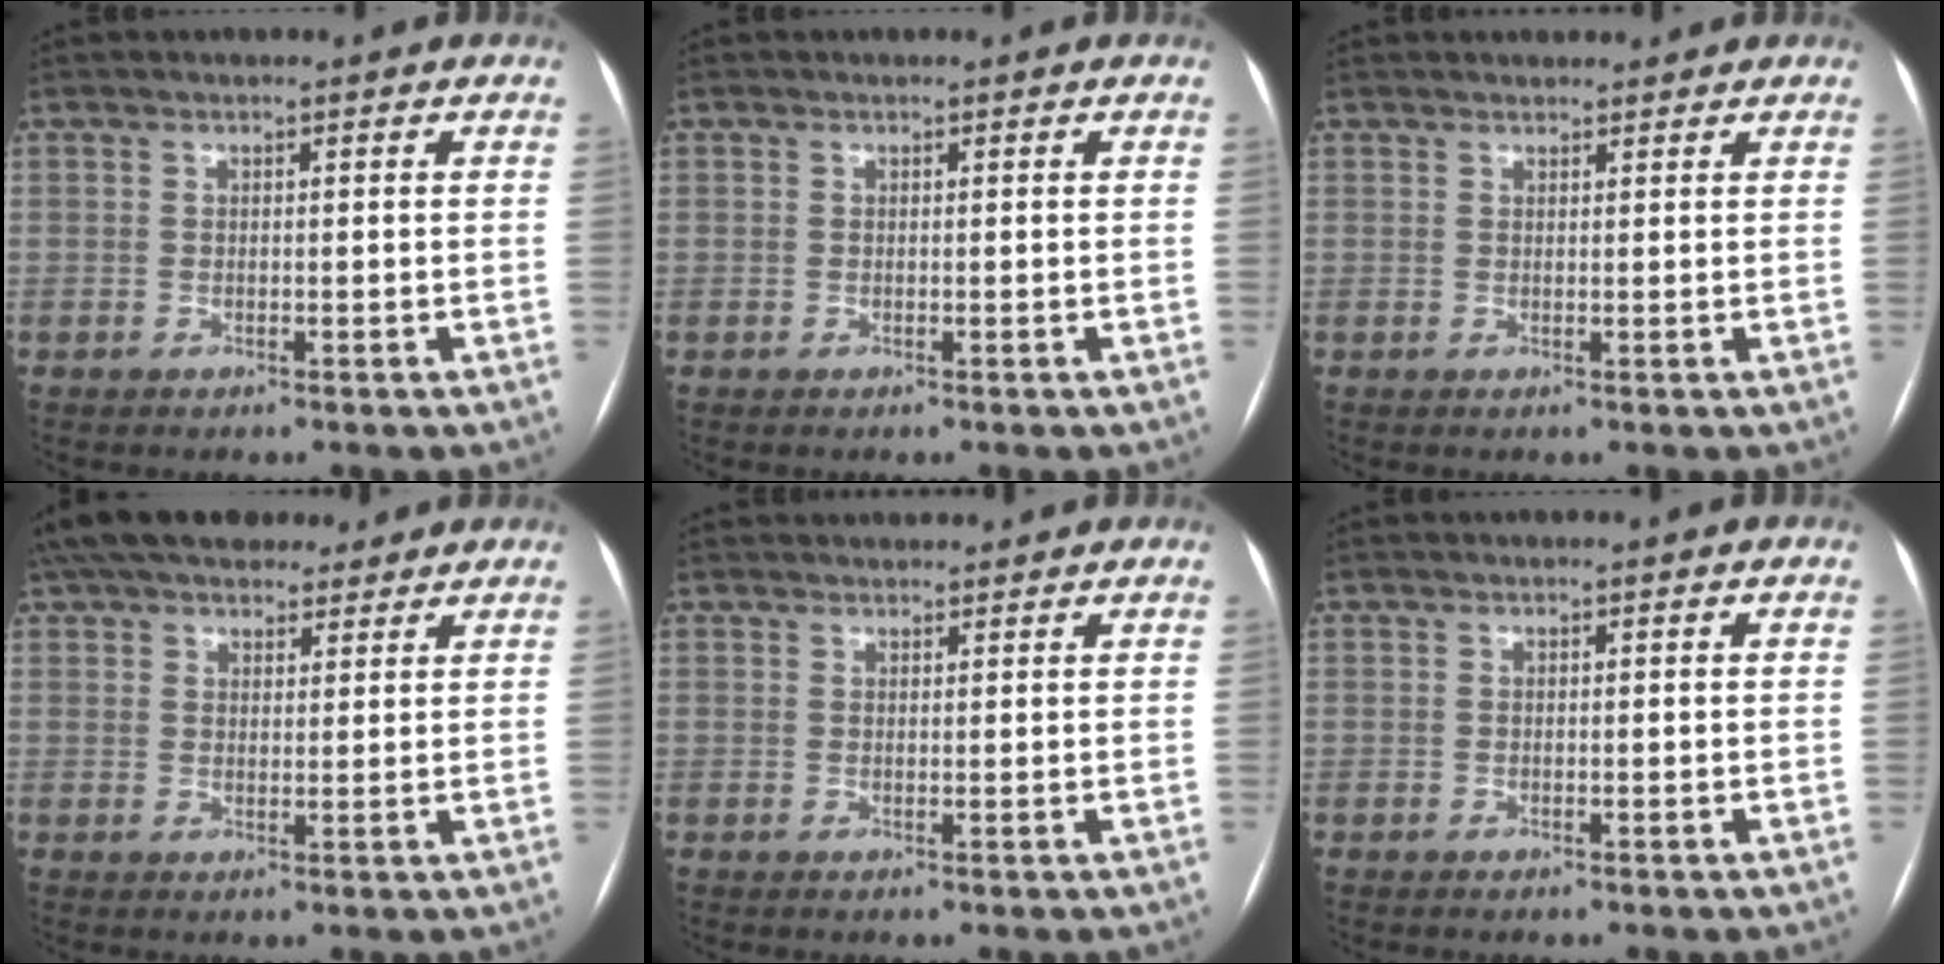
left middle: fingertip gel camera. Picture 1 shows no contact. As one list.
[{"total": 0.0}, {"total": 2.8, "force": [2.6, 0.8, 0.4], "torque": [-0.005, 0.022, 0.036]}, {"total": 14.9, "force": [12.5, 5.6, 6.1], "torque": [-0.102, 0.045, 0.189]}, {"total": 4.2, "force": [4.0, 1.1, 0.7], "torque": [-0.007, 0.030, 0.055]}, {"total": 0.0}]